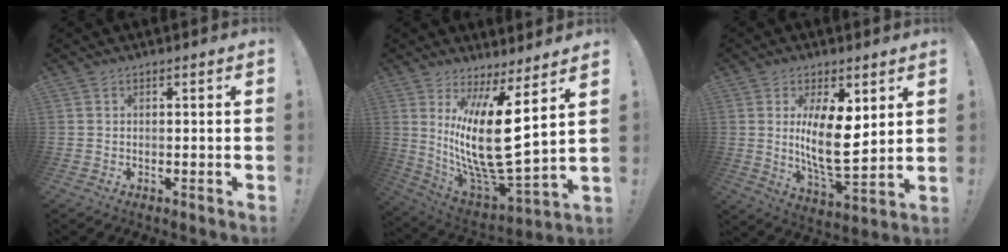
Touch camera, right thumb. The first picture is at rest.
{"total": 20.7, "force": [5.5, 5.5, 19.2], "torque": [-0.375, -0.071, 0.090]}
{"total": 13.2, "force": [3.1, 5.2, 11.7], "torque": [-0.210, -0.032, 0.051]}